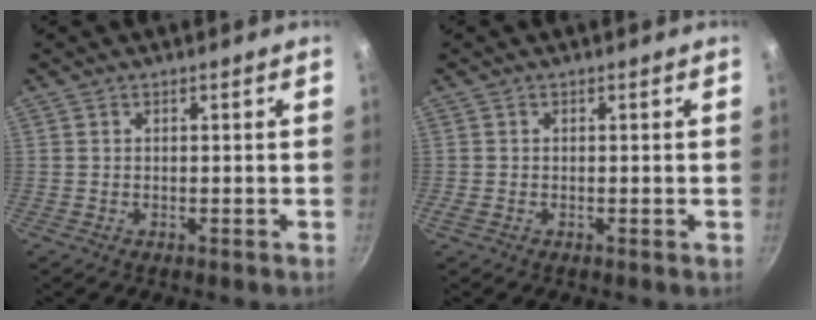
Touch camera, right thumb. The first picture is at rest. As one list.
[{"total": 1.0, "force": [-0.4, 0.6, 0.7], "torque": [-0.013, 0.000, -0.009]}]